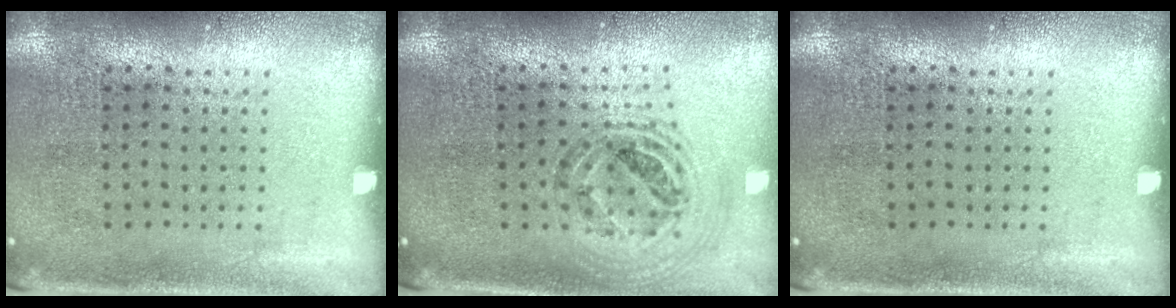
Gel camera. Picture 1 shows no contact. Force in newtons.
{"total": 0.9, "press": 0.9, "slide": 0.2}
{"total": 0.0}